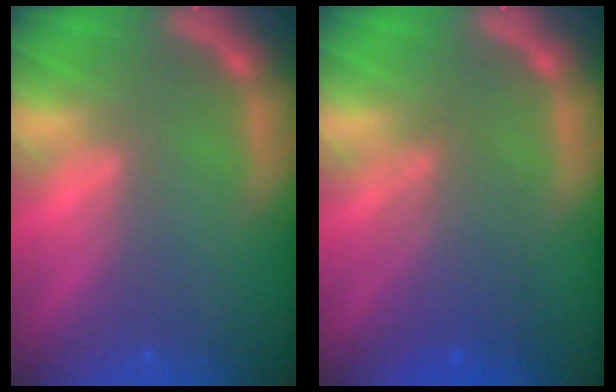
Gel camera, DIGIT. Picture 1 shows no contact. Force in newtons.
{"total": 4.6}